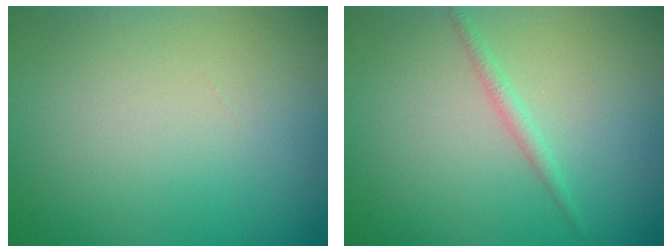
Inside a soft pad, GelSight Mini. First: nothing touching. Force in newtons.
{"total": 1.1, "press": 1.1, "slide": 0.0}